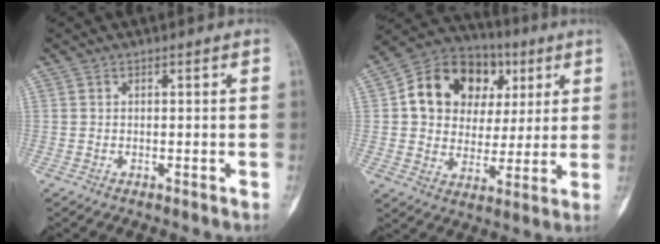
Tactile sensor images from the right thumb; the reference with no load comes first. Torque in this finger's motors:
{"motor_torque": [-0.89, 2.35, 0.44, -0.26, 0.05]}